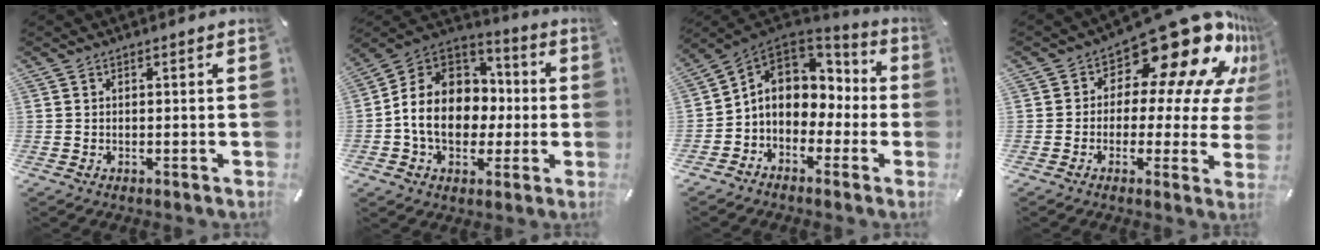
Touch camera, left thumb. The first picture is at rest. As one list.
[{"total": 15.2, "force": [-1.9, 12.7, 8.0], "torque": [-0.168, 0.016, -0.031]}, {"total": 9.8, "force": [0.0, 8.6, 4.7], "torque": [-0.088, 0.003, 0.006]}, {"total": 20.0, "force": [12.4, 8.8, 13.0], "torque": [-0.178, -0.098, 0.202]}]